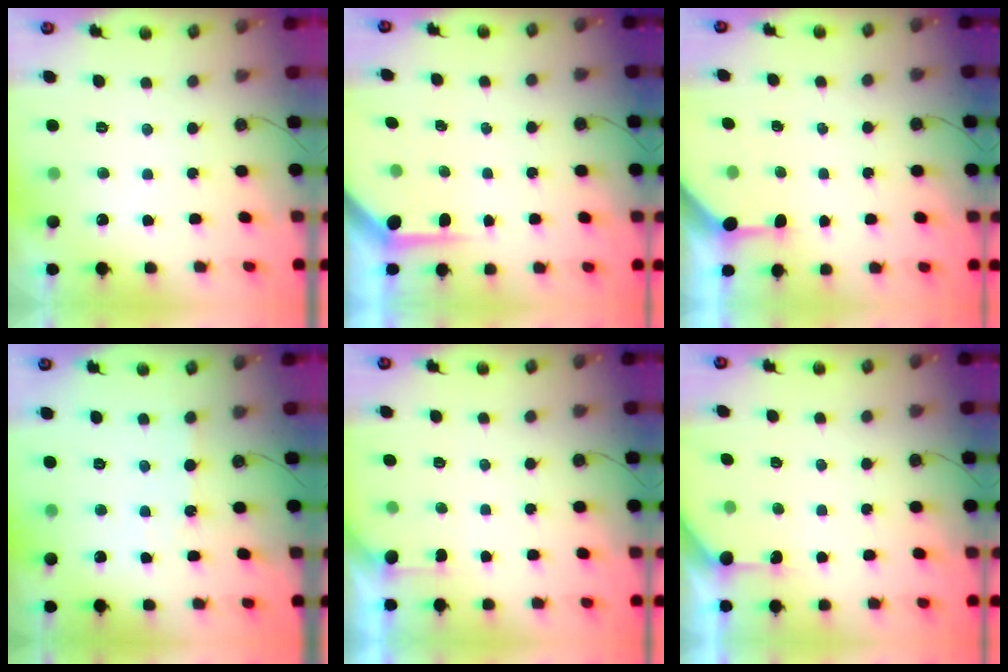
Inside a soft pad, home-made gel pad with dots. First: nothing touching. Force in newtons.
{"total": 4.0, "press": 4.0, "slide": 0.3}
{"total": 3.2, "press": 3.2, "slide": 0.3}
{"total": 0.9, "press": 0.8, "slide": 0.2}
{"total": 2.7, "press": 2.7, "slide": 0.3}
{"total": 3.5, "press": 3.5, "slide": 0.4}